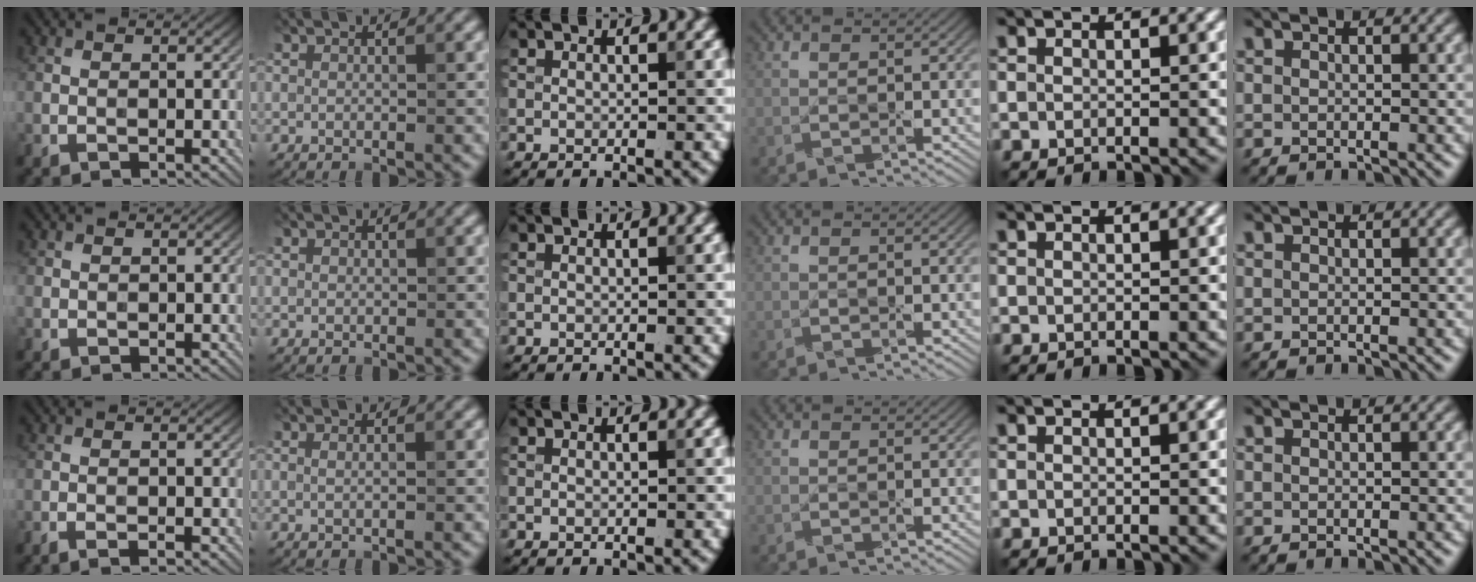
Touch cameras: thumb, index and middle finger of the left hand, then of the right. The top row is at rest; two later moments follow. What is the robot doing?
{"motion": "wipe", "object": "whiteboard"}